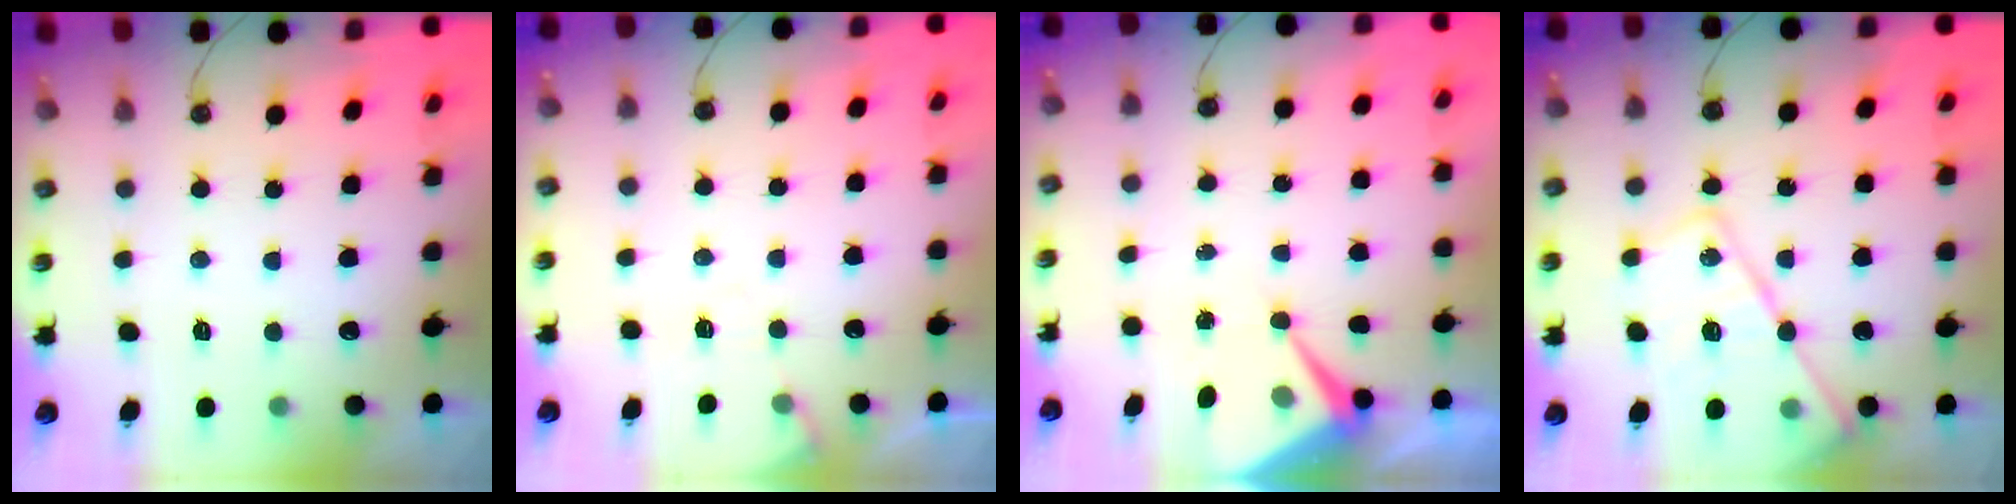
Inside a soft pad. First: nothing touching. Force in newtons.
{"total": 5.0, "press": 5.0, "slide": 0.7}
{"total": 7.9, "press": 7.9, "slide": 0.6}
{"total": 18.8, "press": 18.7, "slide": 1.4}